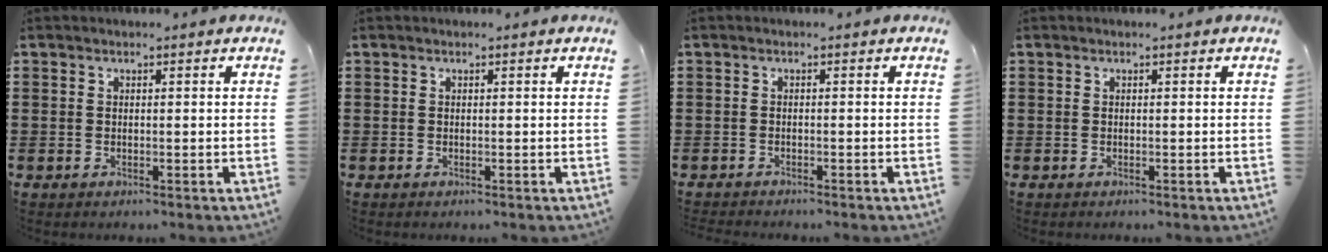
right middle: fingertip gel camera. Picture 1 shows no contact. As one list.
[{"total": 0.0}, {"total": 0.8, "force": [-0.8, 0.0, 0.0], "torque": [-0.002, -0.002, -0.016]}, {"total": 0.0}]